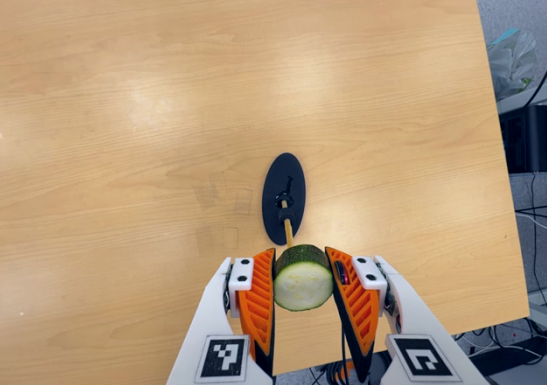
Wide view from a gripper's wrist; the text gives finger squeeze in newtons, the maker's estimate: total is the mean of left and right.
{"total": 13.0, "left": 11.2, "right": 14.7}